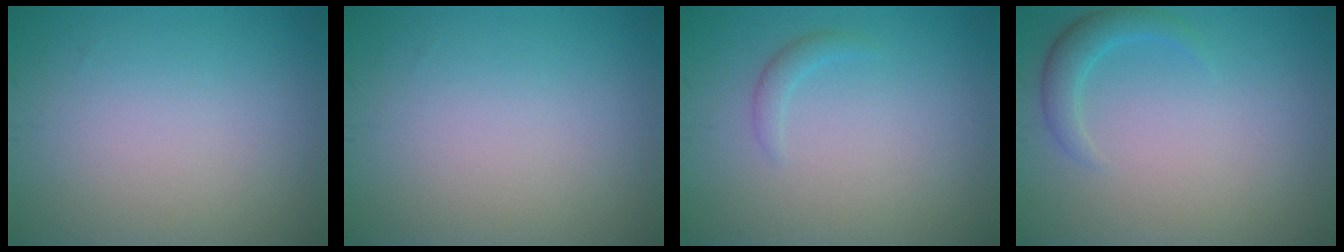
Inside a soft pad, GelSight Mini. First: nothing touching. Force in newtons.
{"total": 0.0}
{"total": 1.0, "press": 1.0, "slide": 0.0}
{"total": 2.1, "press": 2.1, "slide": 0.2}